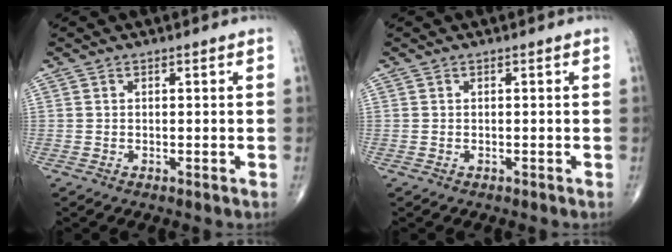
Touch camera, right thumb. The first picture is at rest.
{"total": 0.0}